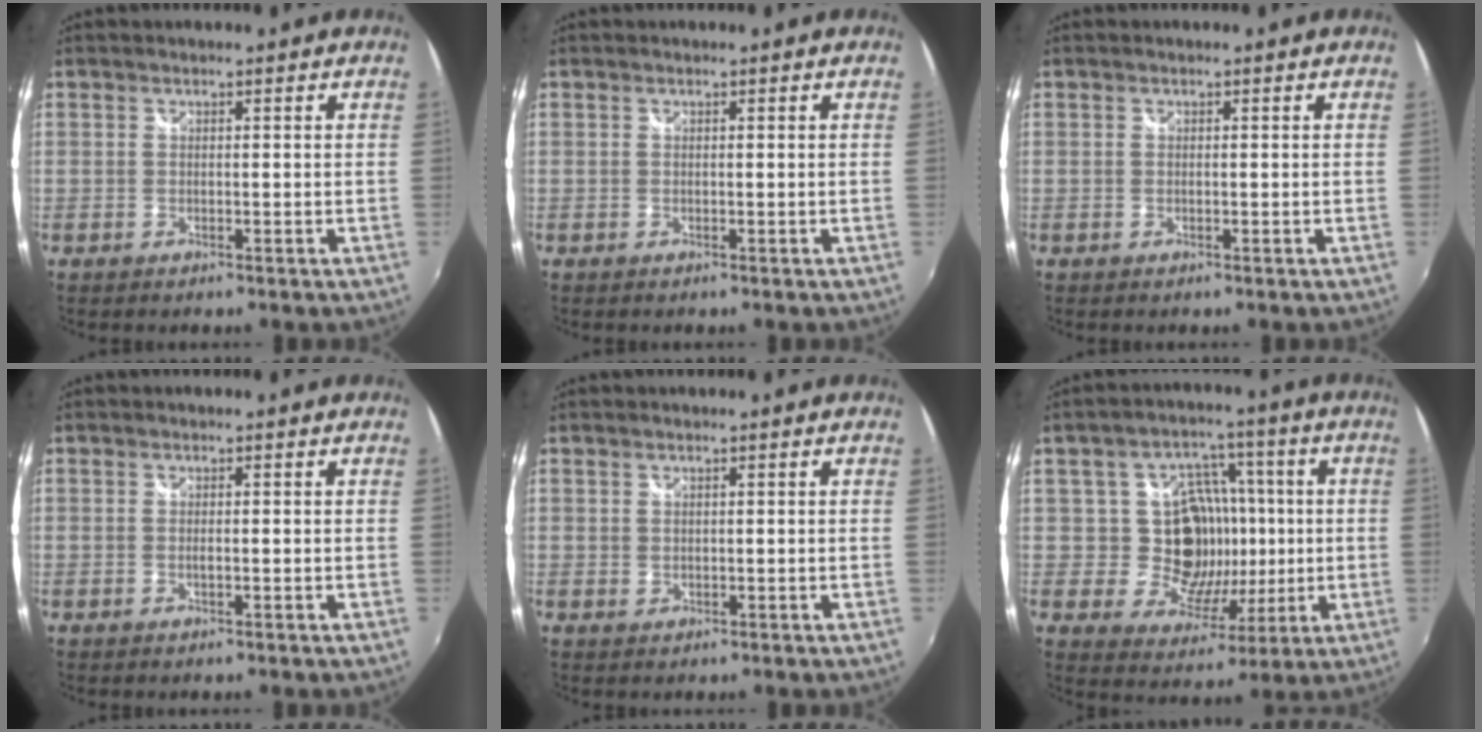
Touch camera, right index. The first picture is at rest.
{"total": 0.0}
{"total": 0.0}
{"total": 0.8, "force": [-0.2, 0.1, 0.8], "torque": [-0.016, 0.000, -0.005]}
{"total": 0.8, "force": [0.3, 0.6, 0.2], "torque": [-0.003, 0.000, 0.006]}
{"total": 12.3, "force": [0.1, 11.3, 4.8], "torque": [-0.098, 0.014, 0.007]}